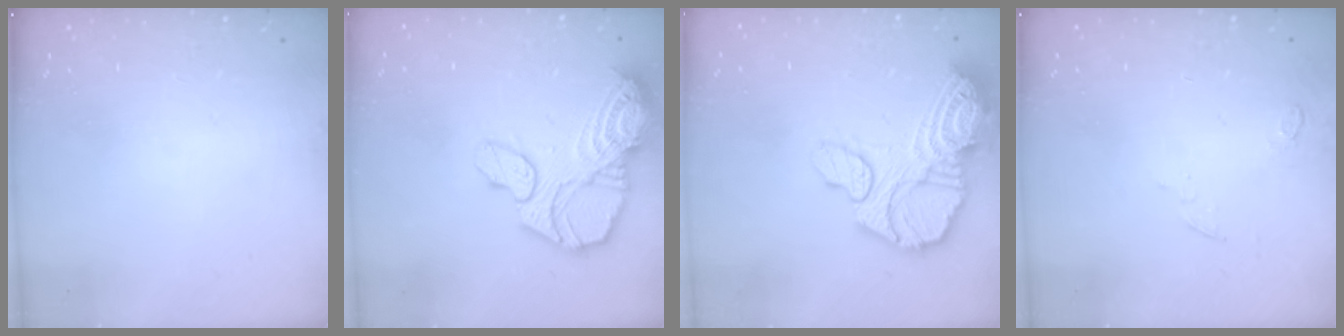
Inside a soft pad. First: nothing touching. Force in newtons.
{"total": 18.4, "press": 18.3, "slide": 1.7}
{"total": 22.0, "press": 21.9, "slide": 2.4}
{"total": 3.7, "press": 3.6, "slide": 0.8}